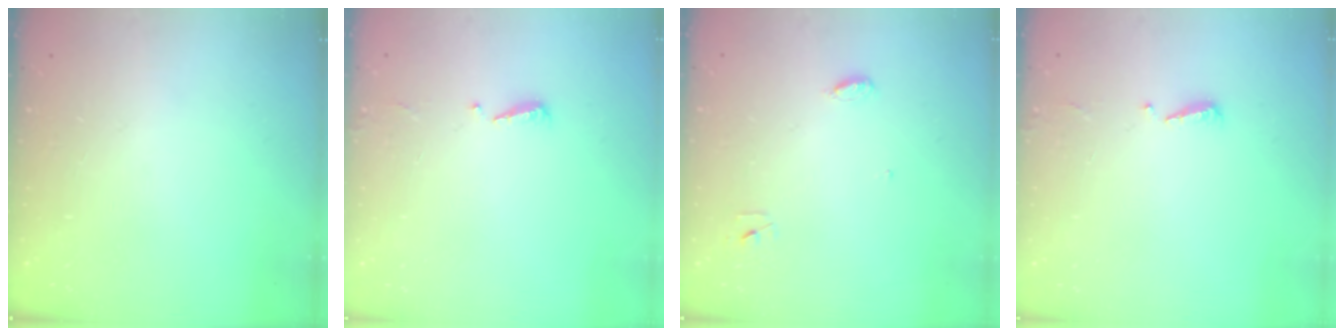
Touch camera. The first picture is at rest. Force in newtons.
{"total": 4.9, "press": 4.8, "slide": 0.4}
{"total": 3.5, "press": 3.4, "slide": 0.4}
{"total": 4.9, "press": 4.8, "slide": 0.4}